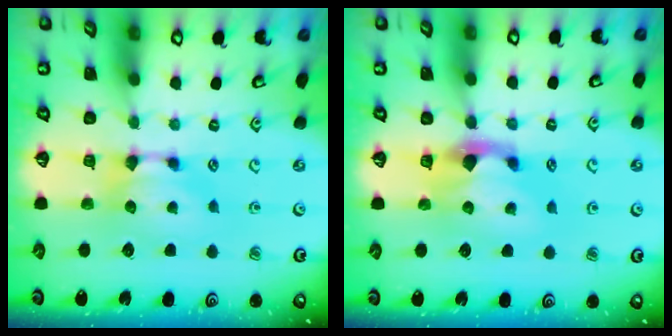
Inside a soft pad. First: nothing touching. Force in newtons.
{"total": 2.2, "press": 1.9, "slide": 1.2}